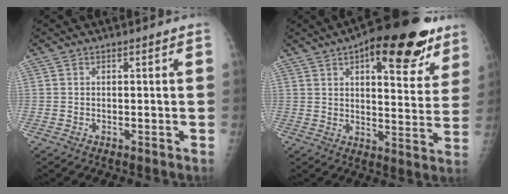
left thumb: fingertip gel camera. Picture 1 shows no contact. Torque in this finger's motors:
{"motor_torque": [0.40, 0.56, 0.37, -0.26, 0.16]}